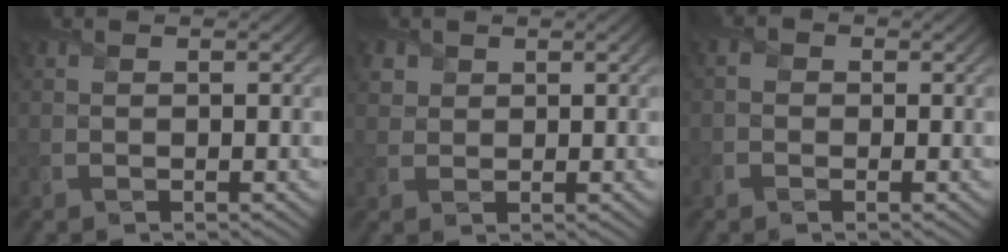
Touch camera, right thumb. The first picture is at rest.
{"total": 1.7, "force": [1.1, 1.3, 0.3], "torque": [-0.015, -0.004, 0.024]}
{"total": 1.5, "force": [-0.6, 1.2, 0.7], "torque": [-0.015, 0.003, -0.018]}